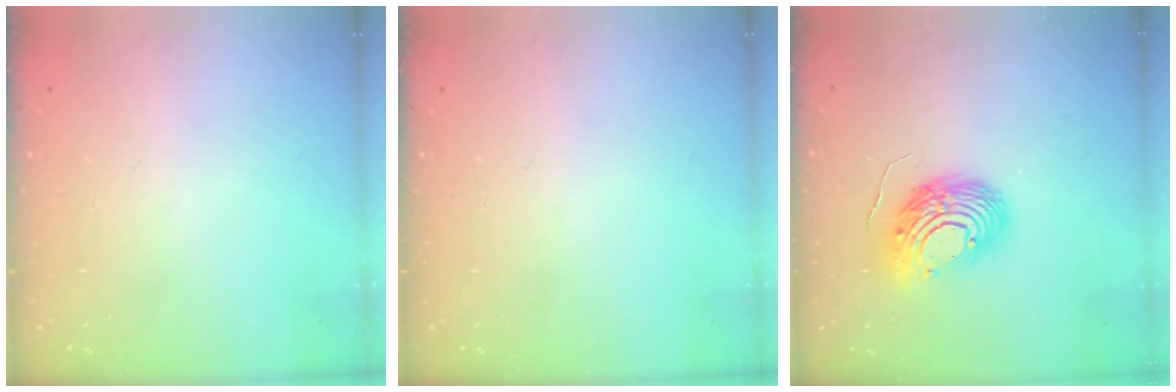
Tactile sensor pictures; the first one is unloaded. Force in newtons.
{"total": 0.0}
{"total": 13.3, "press": 13.1, "slide": 2.3}